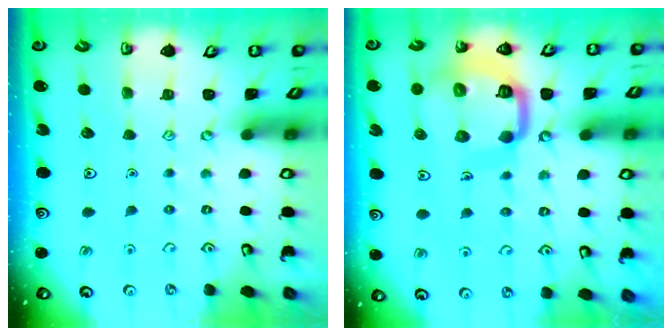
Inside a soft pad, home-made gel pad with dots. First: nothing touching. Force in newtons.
{"total": 16.6, "press": 16.5, "slide": 1.6}